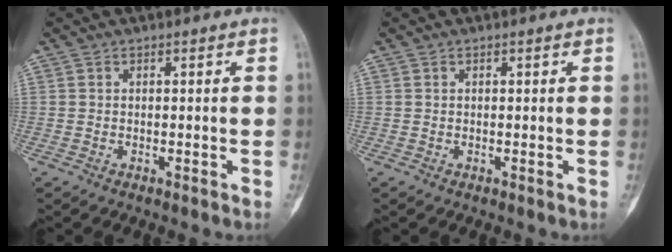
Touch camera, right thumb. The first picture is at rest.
{"total": 0.0}